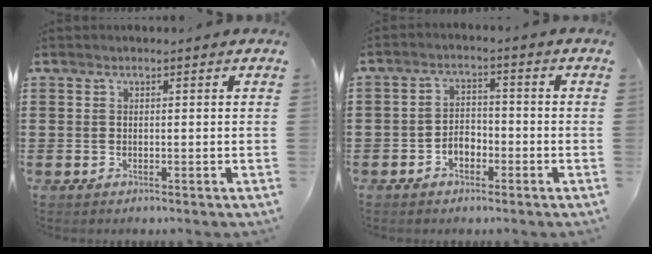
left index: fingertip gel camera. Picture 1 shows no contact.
{"total": 2.9, "force": [-1.9, 1.7, 1.4], "torque": [-0.030, 0.007, -0.040]}